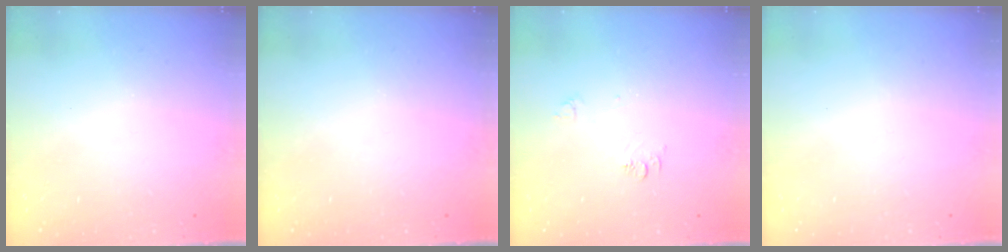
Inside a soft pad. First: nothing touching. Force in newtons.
{"total": 0.0}
{"total": 7.4, "press": 7.3, "slide": 0.8}
{"total": 1.7, "press": 1.6, "slide": 0.1}